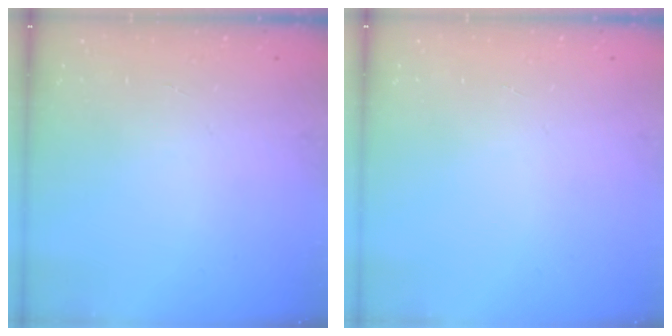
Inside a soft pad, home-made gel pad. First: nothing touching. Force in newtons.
{"total": 0.0}